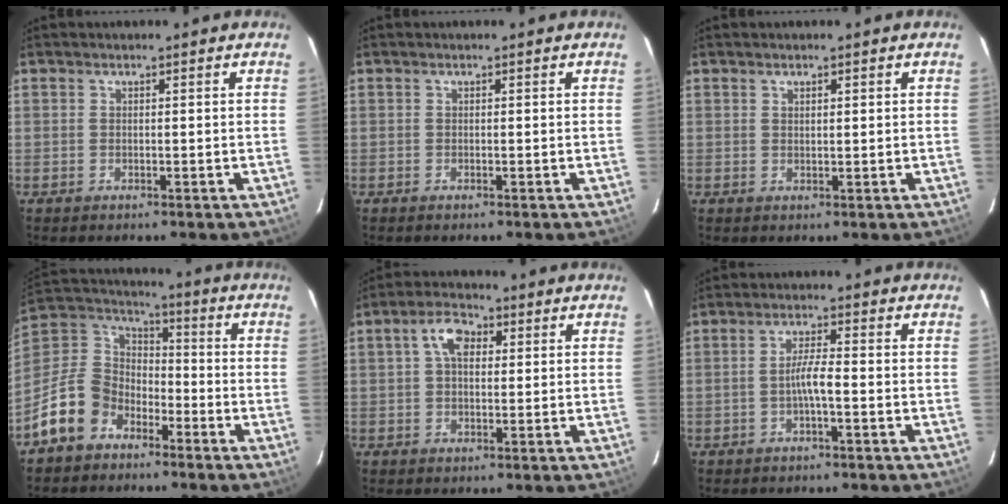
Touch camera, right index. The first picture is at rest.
{"total": 0.0}
{"total": 0.8, "force": [0.6, 0.2, 0.5], "torque": [-0.006, 0.001, 0.012]}
{"total": 13.6, "force": [-8.4, 9.4, 5.1], "torque": [-0.132, 0.028, -0.147]}
{"total": 5.1, "force": [1.5, 3.2, 3.8], "torque": [-0.068, 0.019, 0.026]}
{"total": 3.1, "force": [-1.2, -0.1, 2.8], "torque": [-0.056, 0.004, -0.022]}